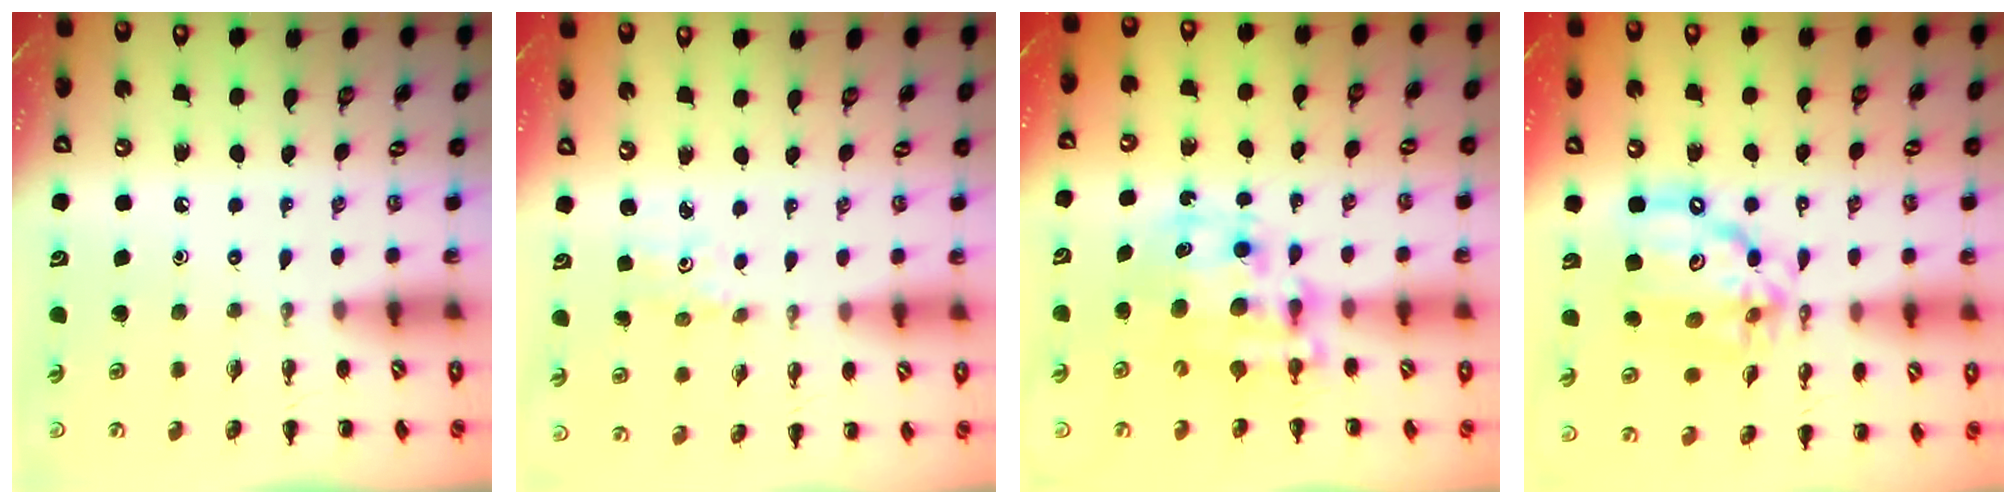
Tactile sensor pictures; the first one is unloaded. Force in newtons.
{"total": 0.9, "press": 0.9, "slide": 0.3}
{"total": 11.5, "press": 11.2, "slide": 2.5}
{"total": 14.3, "press": 13.8, "slide": 3.9}